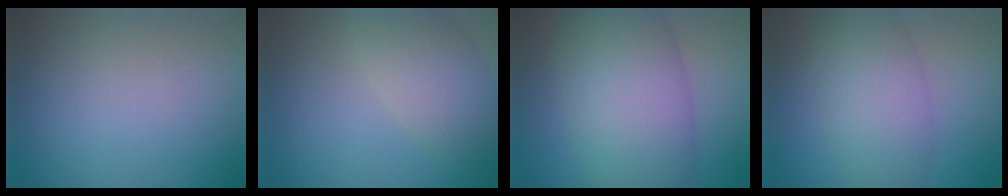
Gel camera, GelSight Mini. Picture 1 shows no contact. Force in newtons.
{"total": 4.9, "press": 4.9, "slide": 0.3}
{"total": 10.1, "press": 10.1, "slide": 0.2}
{"total": 5.6, "press": 5.6, "slide": 0.3}